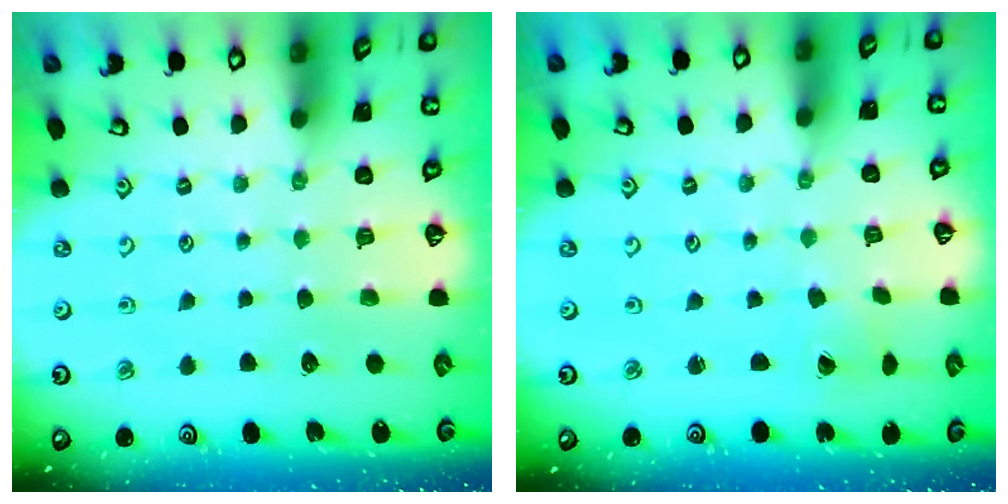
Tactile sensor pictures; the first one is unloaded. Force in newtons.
{"total": 1.0, "press": 1.0, "slide": 0.1}